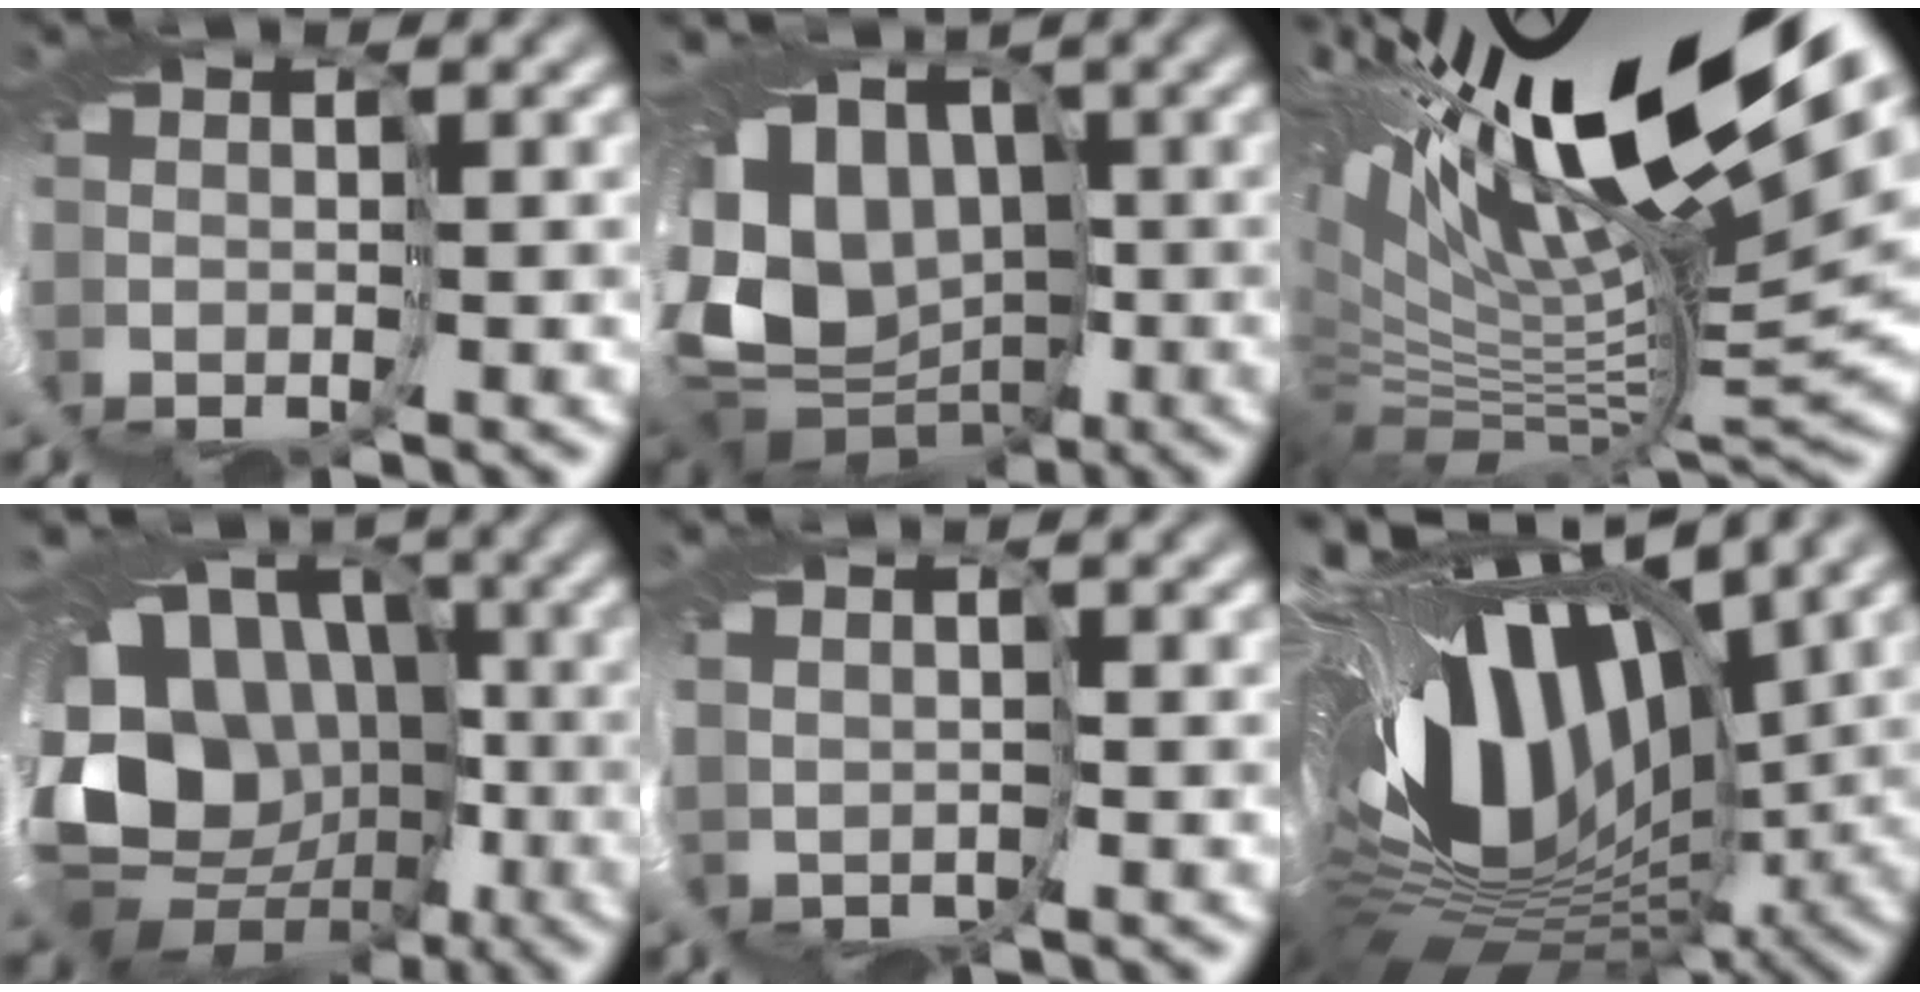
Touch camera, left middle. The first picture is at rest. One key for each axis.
{"total": 9.9, "fx": 0.9, "fy": 8.5, "fz": 5.1, "tx": -0.111, "ty": -0.011, "tz": 0.018}
{"total": 16.7, "fx": 8.4, "fy": 5.6, "fz": 13.4, "tx": -0.234, "ty": 0.007, "tz": 0.156}
{"total": 12.5, "fx": -0.3, "fy": 11.1, "fz": 5.7, "tx": -0.089, "ty": -0.016, "tz": -0.011}
{"total": 1.3, "fx": 0.7, "fy": 1.1, "fz": 0.0, "tx": -0.015, "ty": 0.003, "tz": 0.014}
{"total": 15.1, "fx": 1.3, "fy": 8.6, "fz": 12.3, "tx": -0.215, "ty": -0.035, "tz": 0.019}